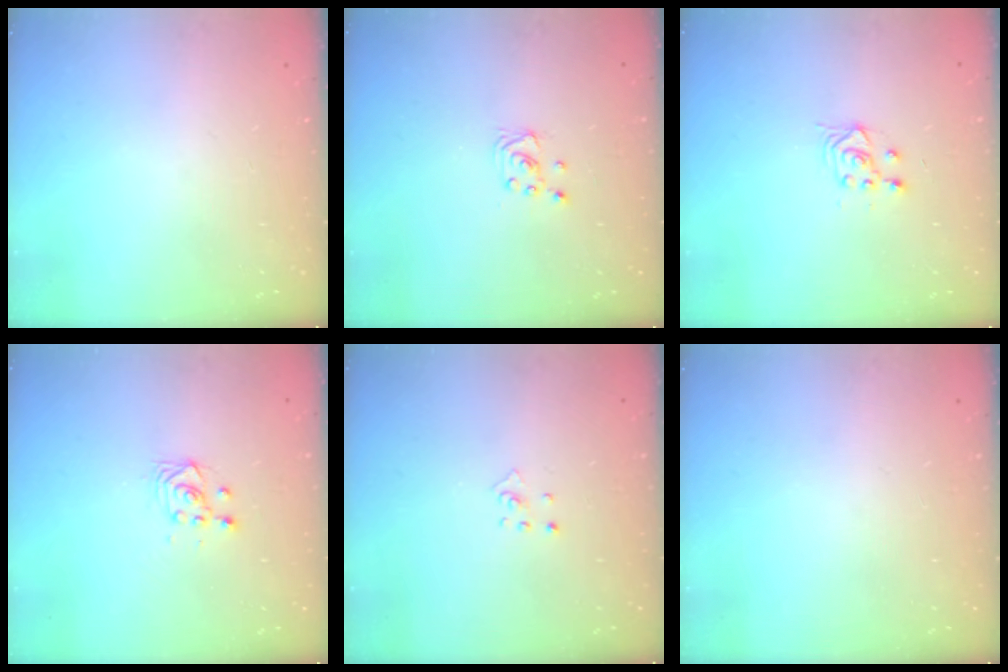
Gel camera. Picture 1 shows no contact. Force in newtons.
{"total": 2.3, "press": 2.3, "slide": 0.2}
{"total": 3.0, "press": 2.6, "slide": 1.3}
{"total": 2.9, "press": 2.9, "slide": 0.6}
{"total": 2.9, "press": 2.9, "slide": 0.3}
{"total": 0.0}